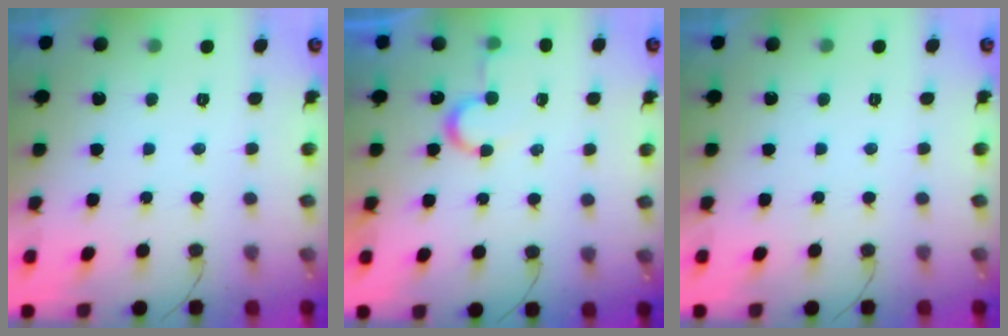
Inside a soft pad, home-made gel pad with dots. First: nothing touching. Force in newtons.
{"total": 6.4, "press": 6.3, "slide": 0.6}
{"total": 2.0, "press": 2.0, "slide": 0.1}